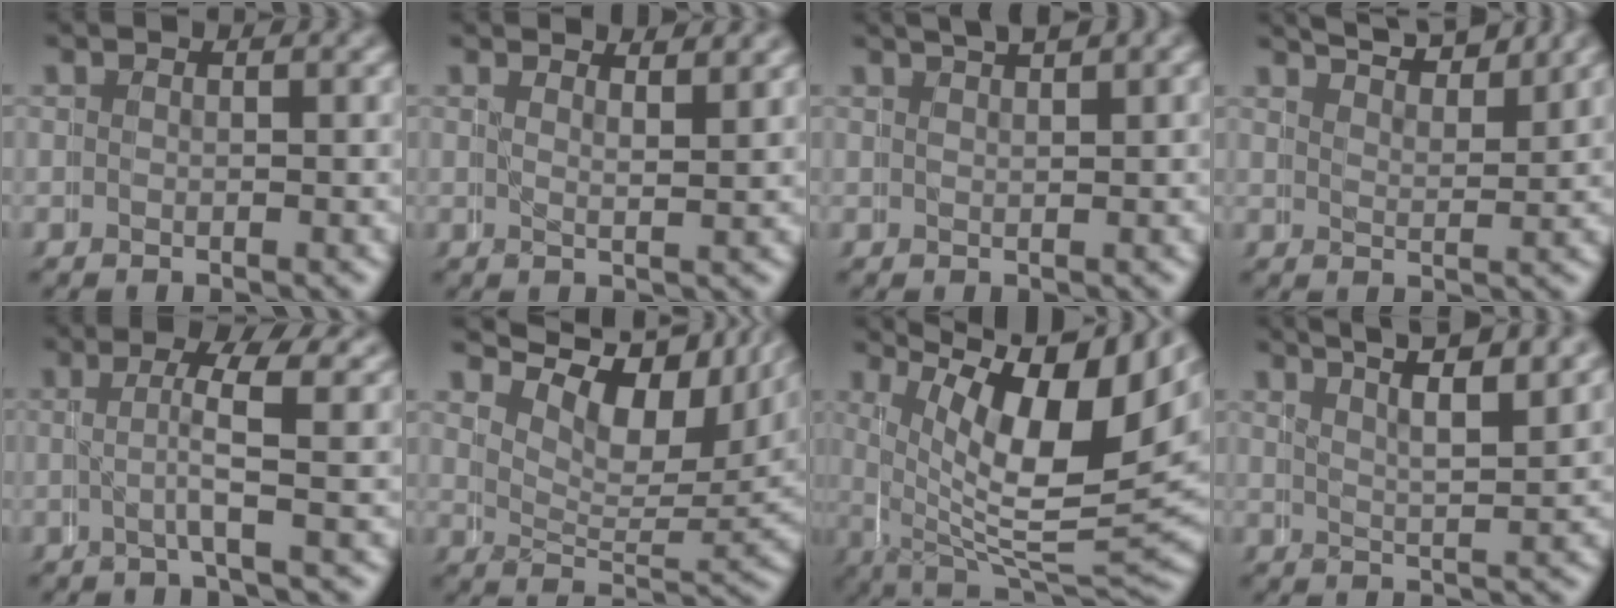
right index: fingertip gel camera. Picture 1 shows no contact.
{"total": 2.1, "force": [2.0, -0.3, 0.1], "torque": [-0.017, -0.013, 0.033]}
{"total": 2.7, "force": [2.4, 0.4, 1.1], "torque": [-0.010, 0.005, 0.037]}
{"total": 6.2, "force": [5.6, 1.4, 2.4], "torque": [-0.038, 0.007, 0.084]}
{"total": 2.6, "force": [1.1, 0.0, 2.4], "torque": [-0.050, -0.003, 0.011]}
{"total": 10.5, "force": [7.0, 4.9, 6.1], "torque": [-0.076, 0.026, 0.087]}
{"total": 16.1, "force": [5.7, 7.7, 12.9], "torque": [-0.189, 0.002, 0.084]}
{"total": 6.3, "force": [4.9, 1.5, 3.6], "torque": [-0.052, 0.014, 0.066]}